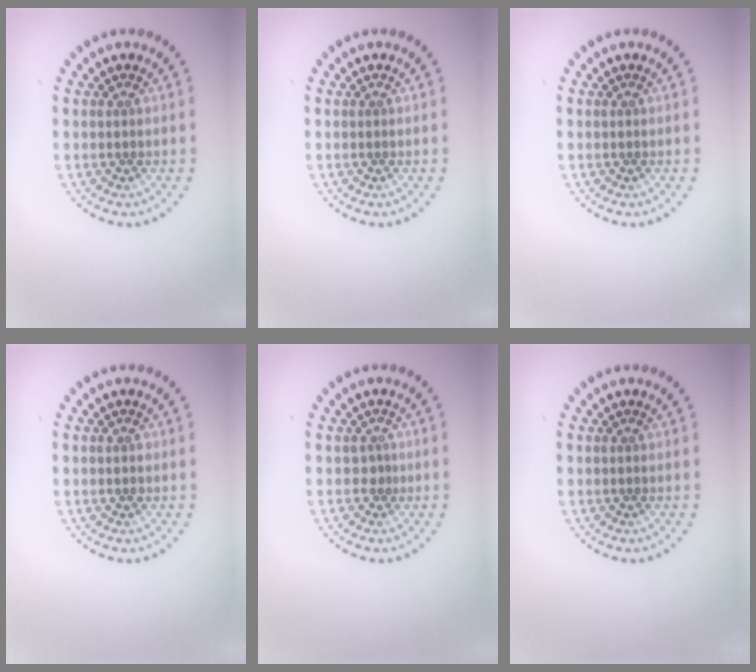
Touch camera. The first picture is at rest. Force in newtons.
{"total": 0.0}
{"total": 0.0}
{"total": 0.9, "press": 0.9, "slide": 0.1}
{"total": 0.7, "press": 0.4, "slide": 0.6}
{"total": 0.0}